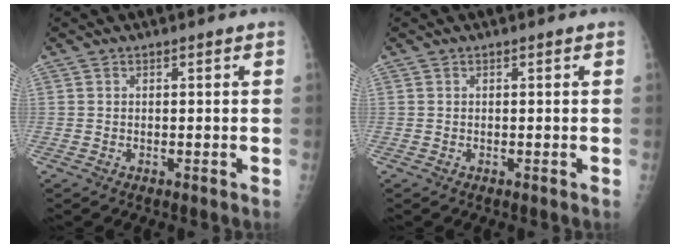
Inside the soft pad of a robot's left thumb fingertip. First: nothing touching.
{"total": 0.0}